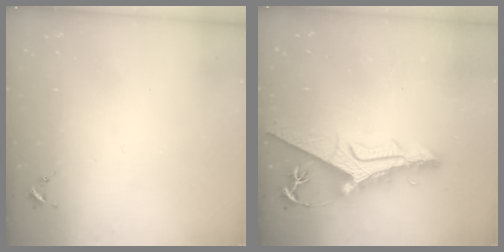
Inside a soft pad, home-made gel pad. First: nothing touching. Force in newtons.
{"total": 13.2, "press": 13.1, "slide": 1.5}